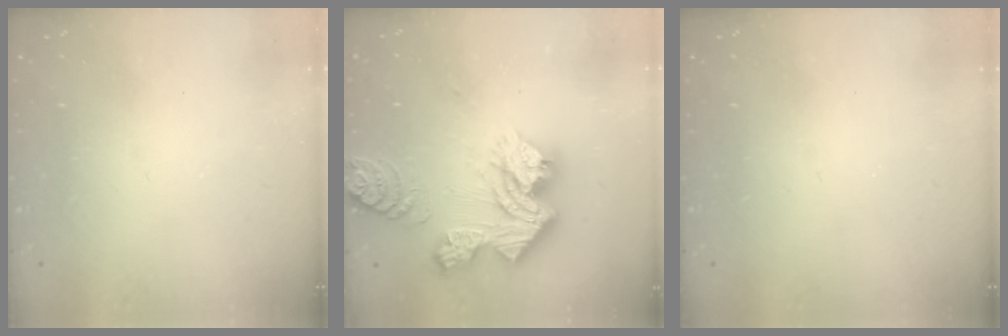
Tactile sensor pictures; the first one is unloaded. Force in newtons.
{"total": 20.1, "press": 20.0, "slide": 1.8}
{"total": 0.0}